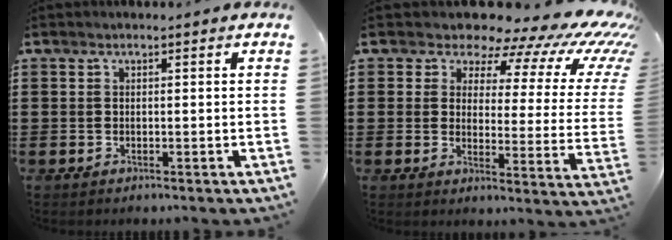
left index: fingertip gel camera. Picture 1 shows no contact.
{"total": 10.6, "force": [8.8, 3.4, 4.9], "torque": [-0.096, -0.066, 0.145]}